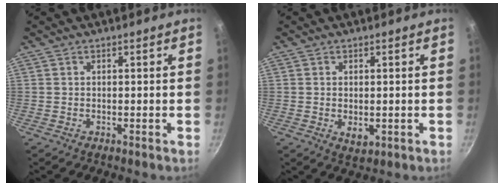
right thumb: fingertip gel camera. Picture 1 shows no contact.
{"total": 3.1, "force": [-0.4, 1.9, 2.4], "torque": [-0.039, -0.010, -0.003]}